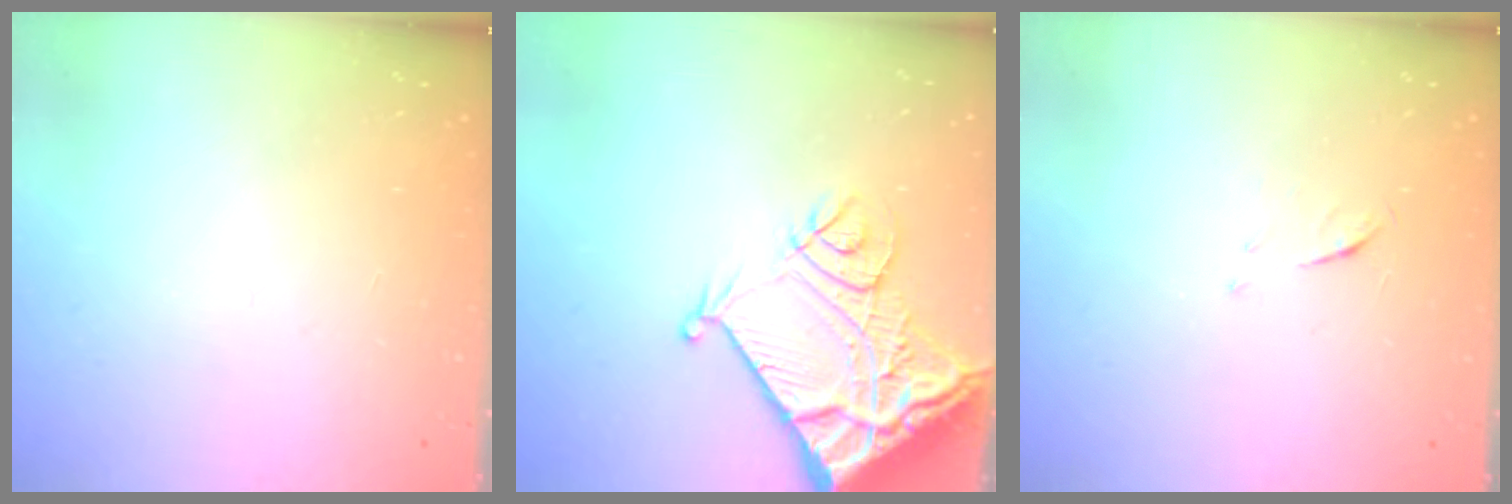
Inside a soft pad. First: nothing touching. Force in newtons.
{"total": 16.1, "press": 16.0, "slide": 2.0}
{"total": 5.0, "press": 4.9, "slide": 0.4}